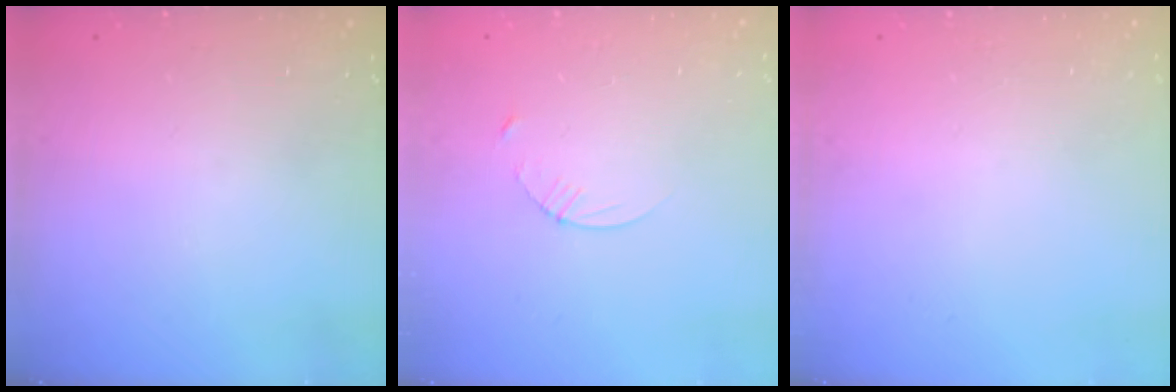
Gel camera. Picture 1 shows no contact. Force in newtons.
{"total": 3.4, "press": 3.3, "slide": 0.3}
{"total": 0.0}